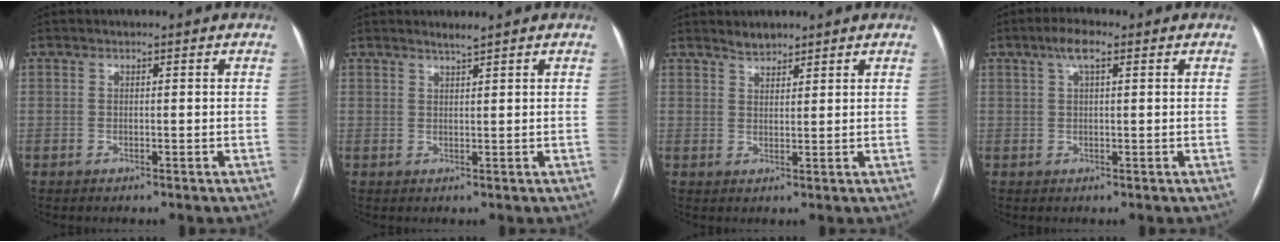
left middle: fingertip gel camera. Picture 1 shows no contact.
{"total": 1.4, "force": [1.2, -0.5, 0.4], "torque": [-0.015, -0.005, 0.026]}
{"total": 2.1, "force": [2.0, 0.5, 0.4], "torque": [-0.010, 0.002, 0.038]}
{"total": 3.6, "force": [1.9, 0.7, 3.0], "torque": [-0.064, 0.014, 0.036]}